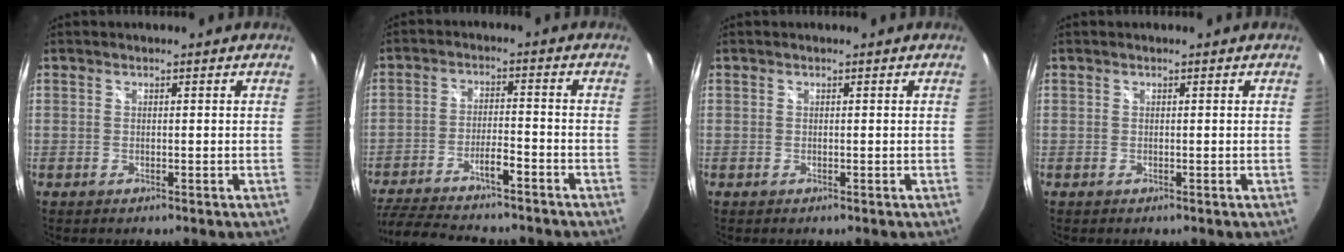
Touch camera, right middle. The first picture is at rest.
{"total": 15.8, "force": [-13.5, 2.7, 7.7], "torque": [-0.161, -0.008, -0.217]}
{"total": 0.0}
{"total": 0.0}